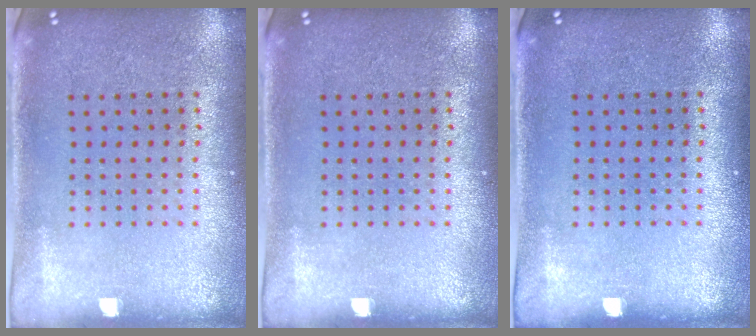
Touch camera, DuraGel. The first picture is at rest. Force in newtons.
{"total": 0.0}
{"total": 0.0}